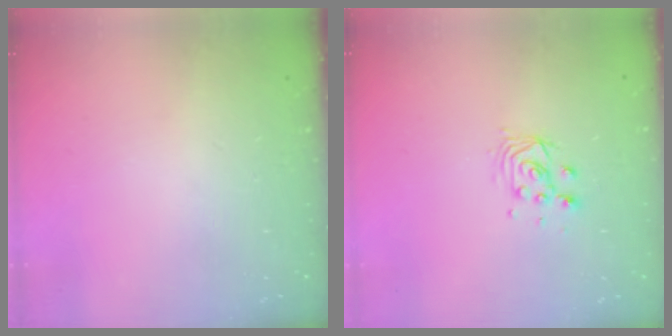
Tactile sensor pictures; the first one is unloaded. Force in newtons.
{"total": 5.0, "press": 5.0, "slide": 0.3}